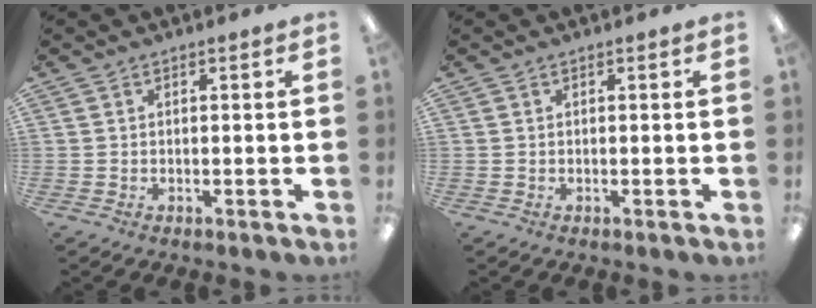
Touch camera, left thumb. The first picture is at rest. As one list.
[{"total": 0.0}]